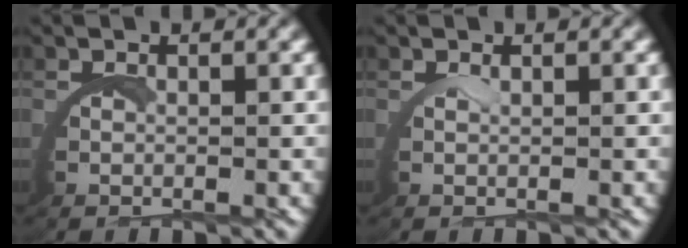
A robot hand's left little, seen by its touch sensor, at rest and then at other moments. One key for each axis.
{"total": 0.7, "fx": 0.5, "fy": -0.4, "fz": 0.2, "tx": -0.006, "ty": 0.004, "tz": 0.011}